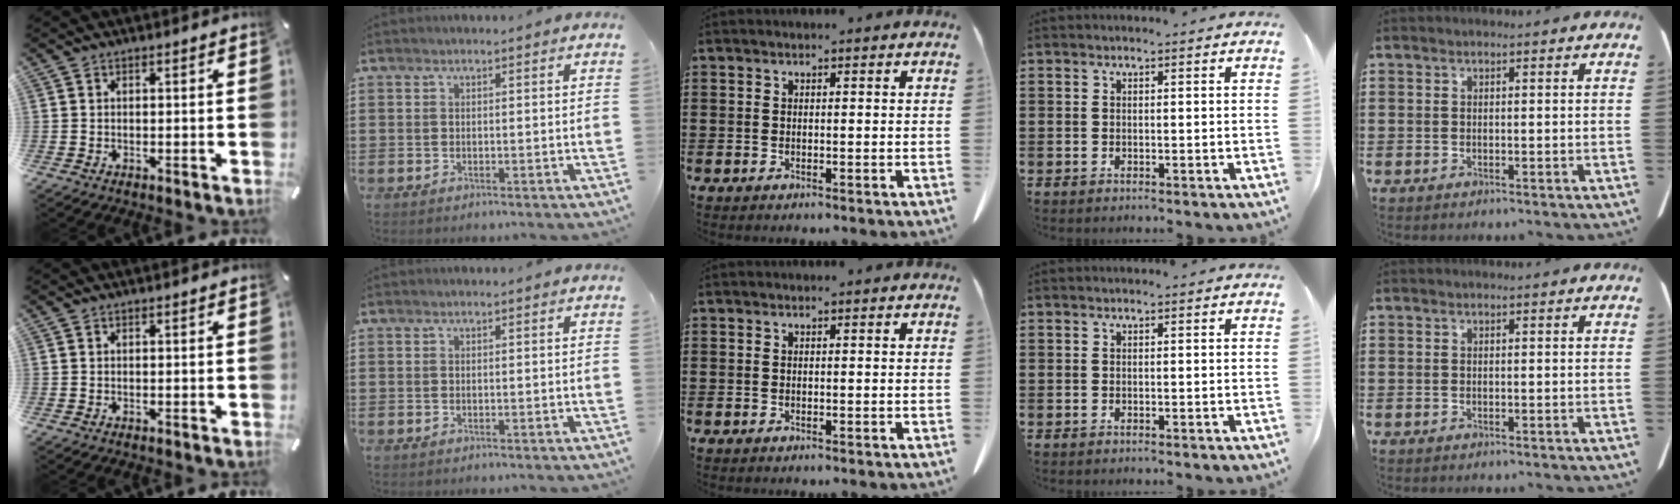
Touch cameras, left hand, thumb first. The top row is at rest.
{}